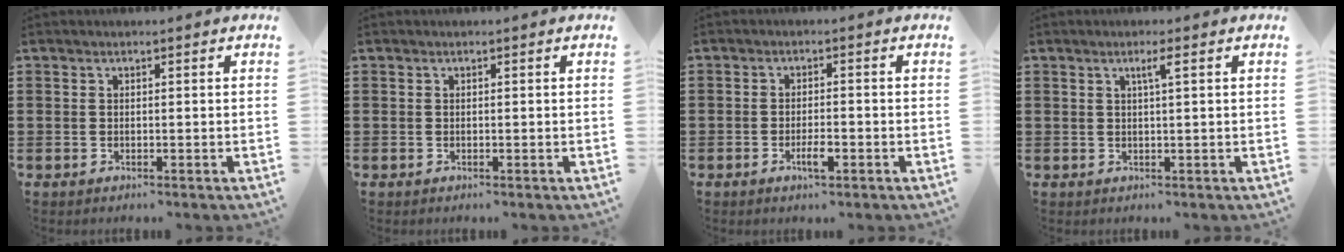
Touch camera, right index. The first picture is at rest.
{"total": 0.0}
{"total": 3.1, "force": [-1.4, 0.7, 2.6], "torque": [-0.053, -0.001, -0.027]}
{"total": 1.9, "force": [0.7, 0.0, 1.7], "torque": [-0.034, 0.001, 0.010]}